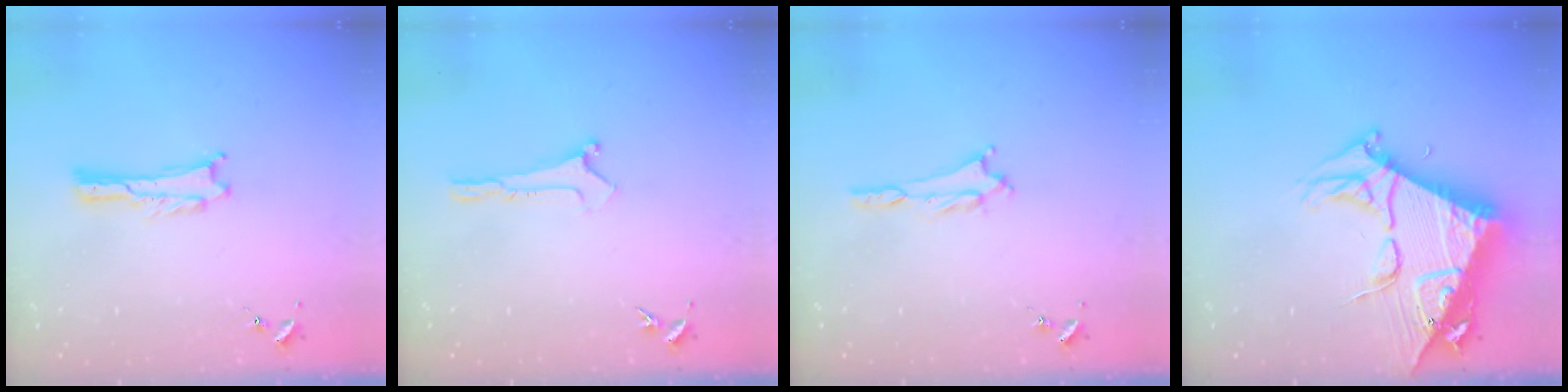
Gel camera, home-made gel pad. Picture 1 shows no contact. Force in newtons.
{"total": 0.0}
{"total": 1.3, "press": 1.3, "slide": 0.2}
{"total": 11.1, "press": 11.1, "slide": 1.3}